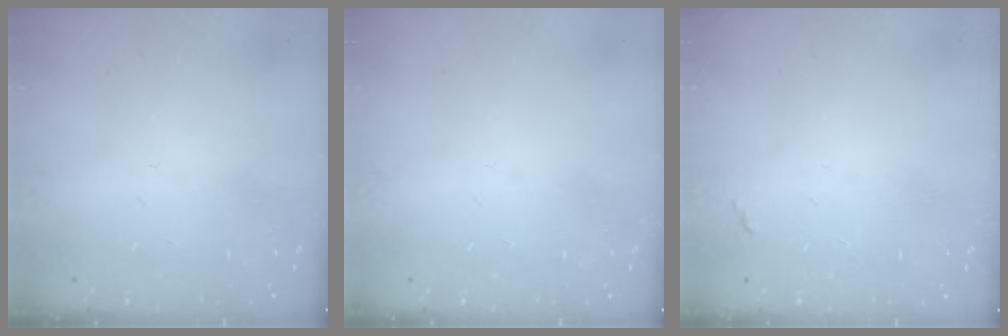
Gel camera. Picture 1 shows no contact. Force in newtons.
{"total": 0.0}
{"total": 2.8, "press": 2.8, "slide": 0.4}